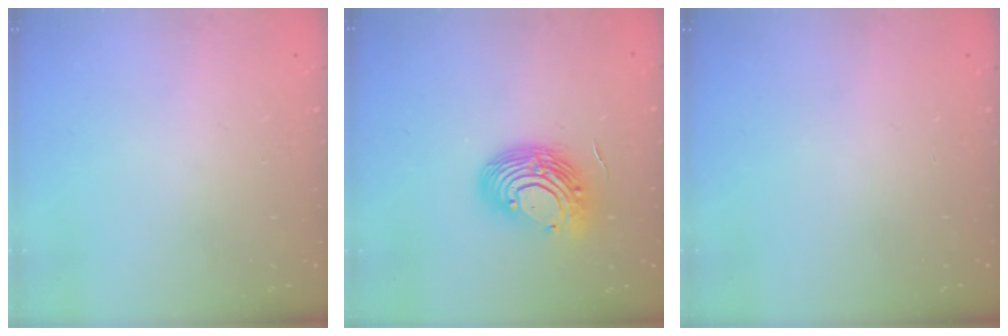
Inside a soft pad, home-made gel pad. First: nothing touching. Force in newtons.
{"total": 12.8, "press": 12.6, "slide": 2.2}
{"total": 0.0}